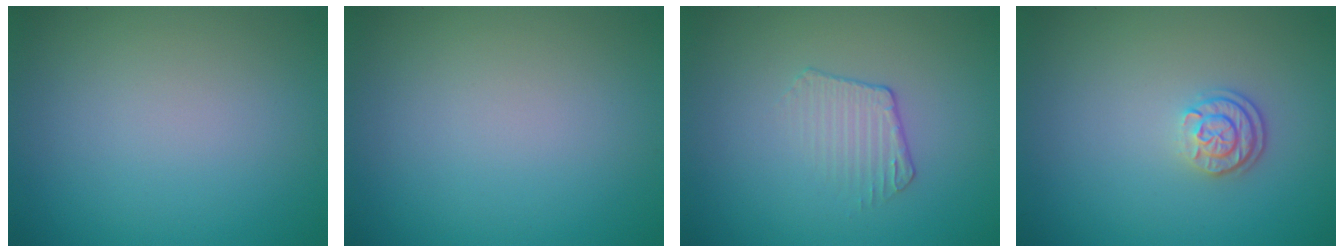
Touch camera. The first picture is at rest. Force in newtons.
{"total": 0.0}
{"total": 1.8, "press": 0.9, "slide": 1.5}
{"total": 2.3, "press": 1.7, "slide": 1.4}